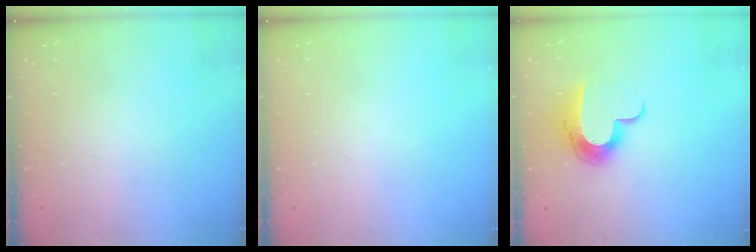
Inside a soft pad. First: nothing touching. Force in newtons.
{"total": 0.0}
{"total": 11.3, "press": 11.3, "slide": 0.2}